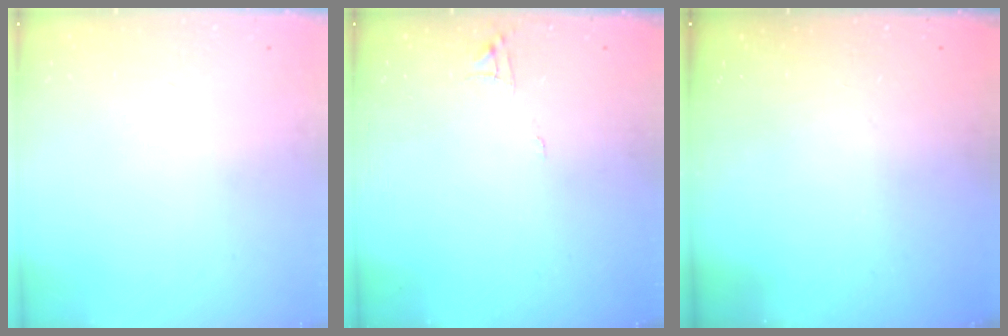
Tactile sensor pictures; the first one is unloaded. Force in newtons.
{"total": 4.9, "press": 4.9, "slide": 0.5}
{"total": 0.0}